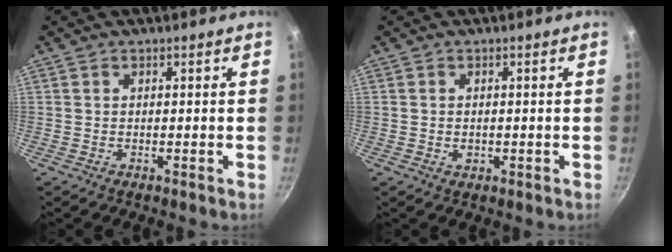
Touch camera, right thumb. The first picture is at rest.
{"total": 1.5, "force": [-0.2, 1.1, 1.0], "torque": [-0.014, 0.000, -0.003]}